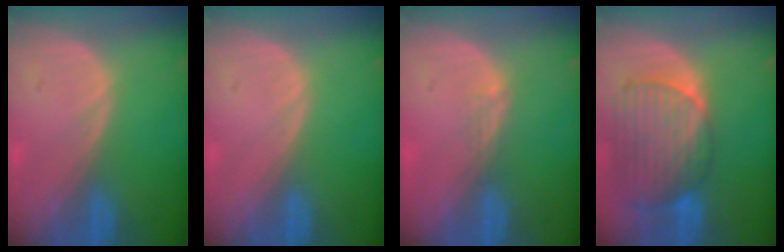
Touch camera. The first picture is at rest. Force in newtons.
{"total": 0.0}
{"total": 1.5, "press": 1.0, "slide": 1.0}
{"total": 10.1, "press": 8.6, "slide": 5.3}